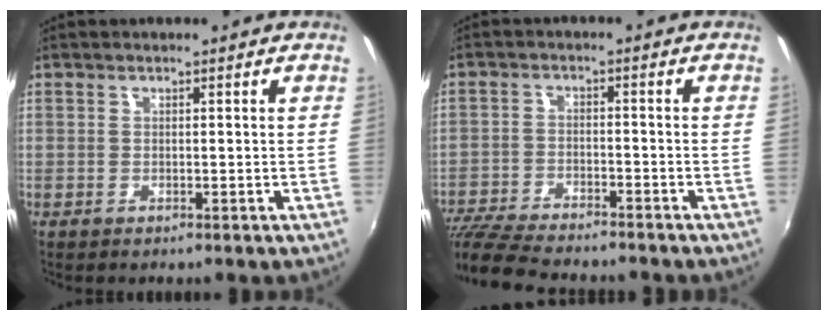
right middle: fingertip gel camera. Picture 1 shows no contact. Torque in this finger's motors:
{"motor_torque": [1.03, -1.11, 0.13, 0.07]}